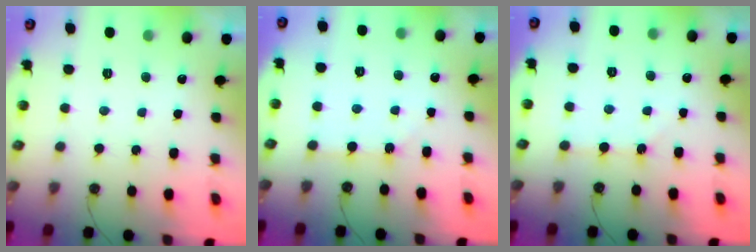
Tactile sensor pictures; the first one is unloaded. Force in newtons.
{"total": 3.8, "press": 3.8, "slide": 0.6}
{"total": 2.0, "press": 2.0, "slide": 0.4}